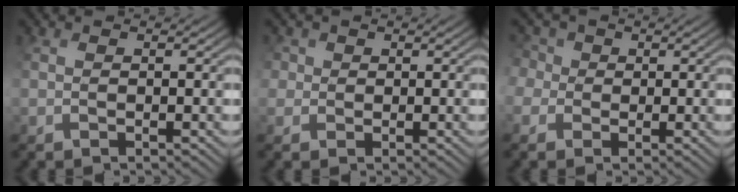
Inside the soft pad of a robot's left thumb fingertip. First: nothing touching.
{"total": 2.2, "force": [-0.2, 2.1, -0.7], "torque": [0.012, 0.001, -0.005]}
{"total": 4.1, "force": [-0.8, 4.0, 0.7], "torque": [-0.036, 0.007, -0.029]}